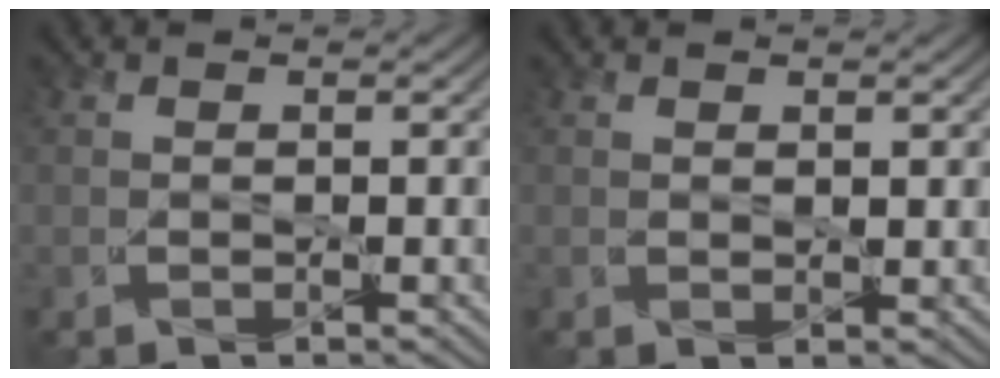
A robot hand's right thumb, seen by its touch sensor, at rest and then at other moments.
{"total": 0.9, "force": [0.8, 0.0, 0.5], "torque": [-0.013, 0.000, 0.018]}